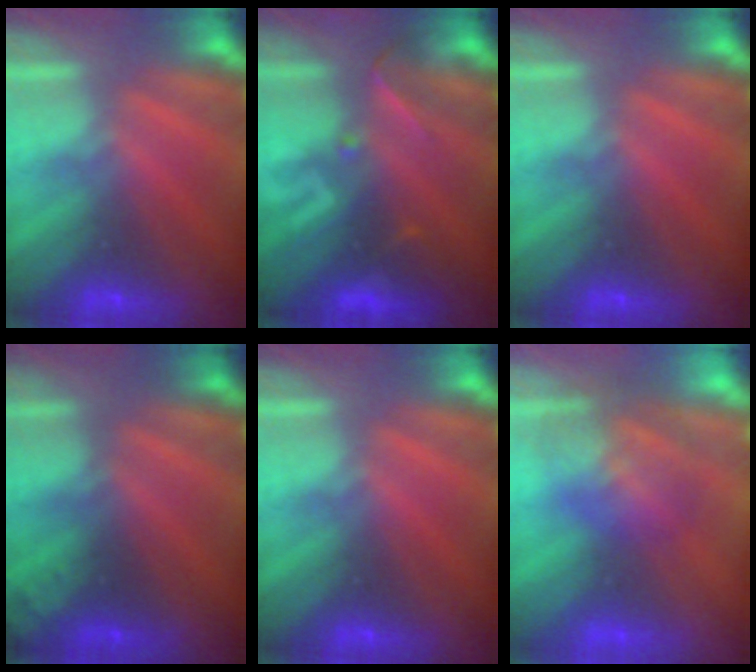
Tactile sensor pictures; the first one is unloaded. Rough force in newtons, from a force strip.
{"total": 2.9}
{"total": 0.0}
{"total": 2.3}
{"total": 0.0}
{"total": 3.5}